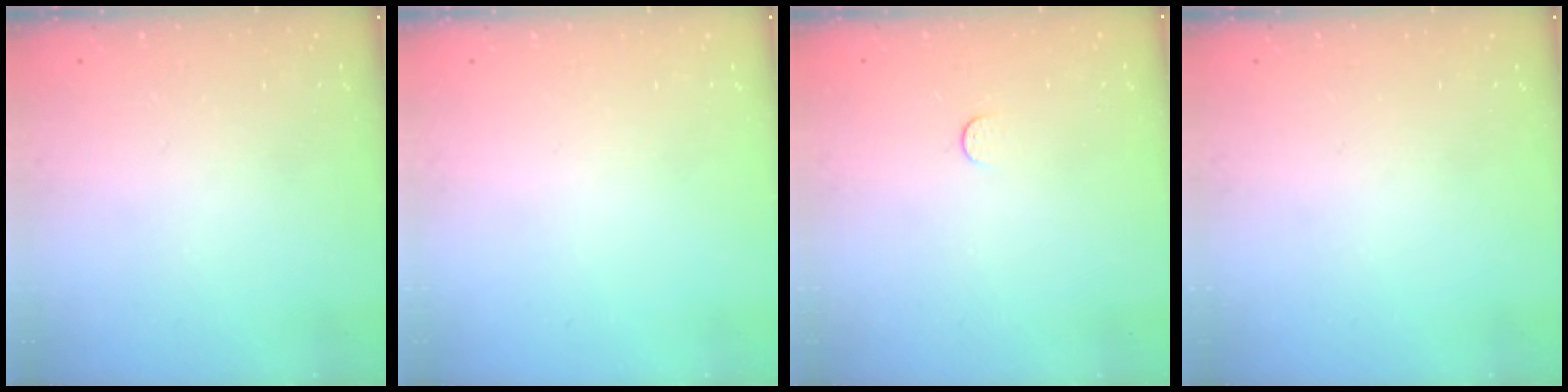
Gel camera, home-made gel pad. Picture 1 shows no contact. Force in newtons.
{"total": 0.0}
{"total": 3.0, "press": 3.0, "slide": 0.3}
{"total": 0.0}